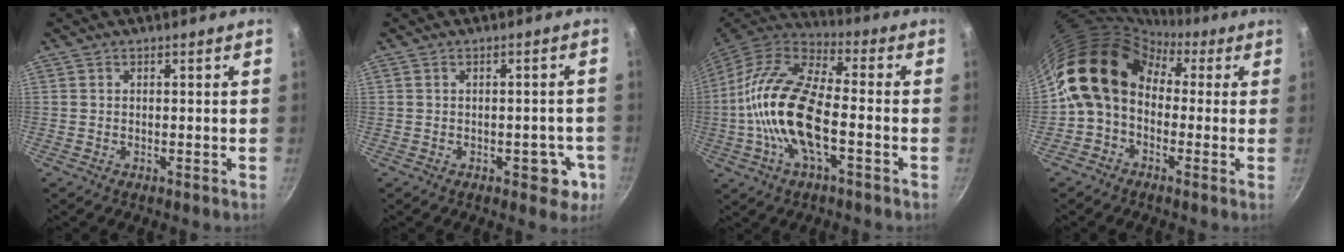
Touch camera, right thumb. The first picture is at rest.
{"total": 5.2, "force": [-1.9, 3.0, 3.8], "torque": [-0.010, 0.017, -0.018]}
{"total": 18.5, "force": [-3.5, 7.9, 16.4], "torque": [-0.310, 0.032, -0.081]}
{"total": 14.8, "force": [1.0, 11.6, 9.1], "torque": [-0.138, 0.042, -0.009]}